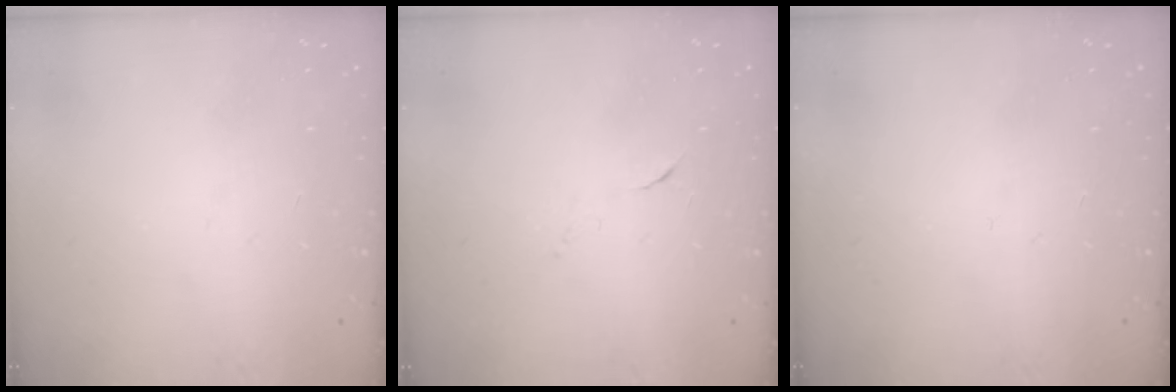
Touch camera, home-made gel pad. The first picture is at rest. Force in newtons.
{"total": 4.1, "press": 4.0, "slide": 1.1}
{"total": 0.0}